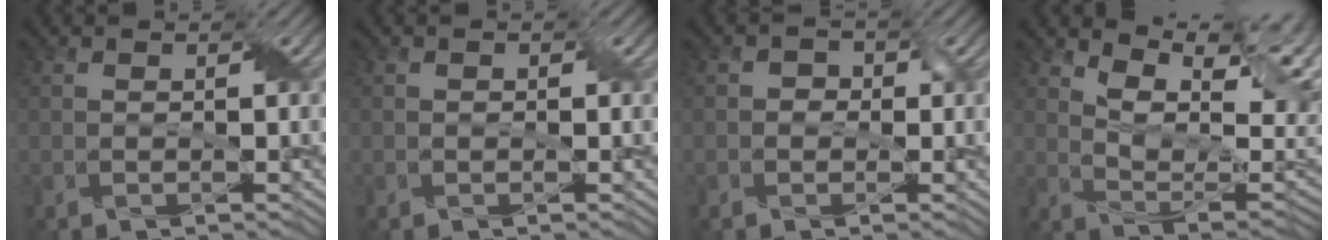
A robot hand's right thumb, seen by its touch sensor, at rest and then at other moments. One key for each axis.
{"total": 0.5, "fx": -0.1, "fy": 0.5, "fz": 0.1, "tx": -0.001, "ty": -0.003, "tz": -0.004}
{"total": 1.9, "fx": -0.1, "fy": 1.8, "fz": 0.5, "tx": -0.002, "ty": 0.007, "tz": -0.013}
{"total": 12.0, "fx": 6.7, "fy": 5.0, "fz": 8.6, "tx": -0.156, "ty": 0.007, "tz": 0.108}